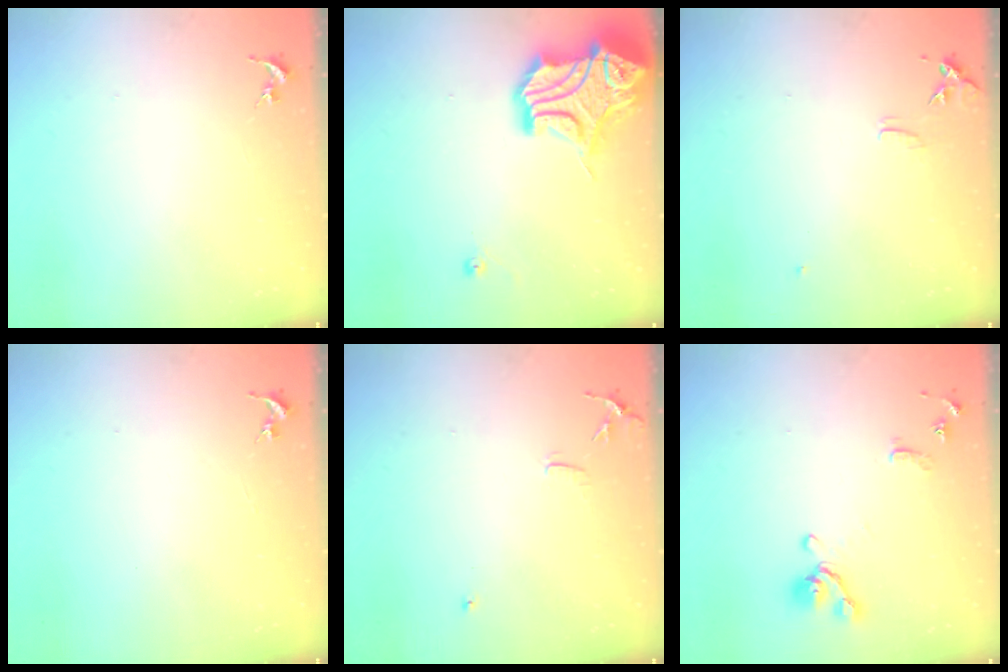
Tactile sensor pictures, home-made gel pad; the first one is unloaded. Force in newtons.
{"total": 17.4, "press": 17.2, "slide": 2.4}
{"total": 6.3, "press": 6.2, "slide": 0.7}
{"total": 0.0}
{"total": 6.2, "press": 6.1, "slide": 0.7}
{"total": 11.5, "press": 11.4, "slide": 1.6}